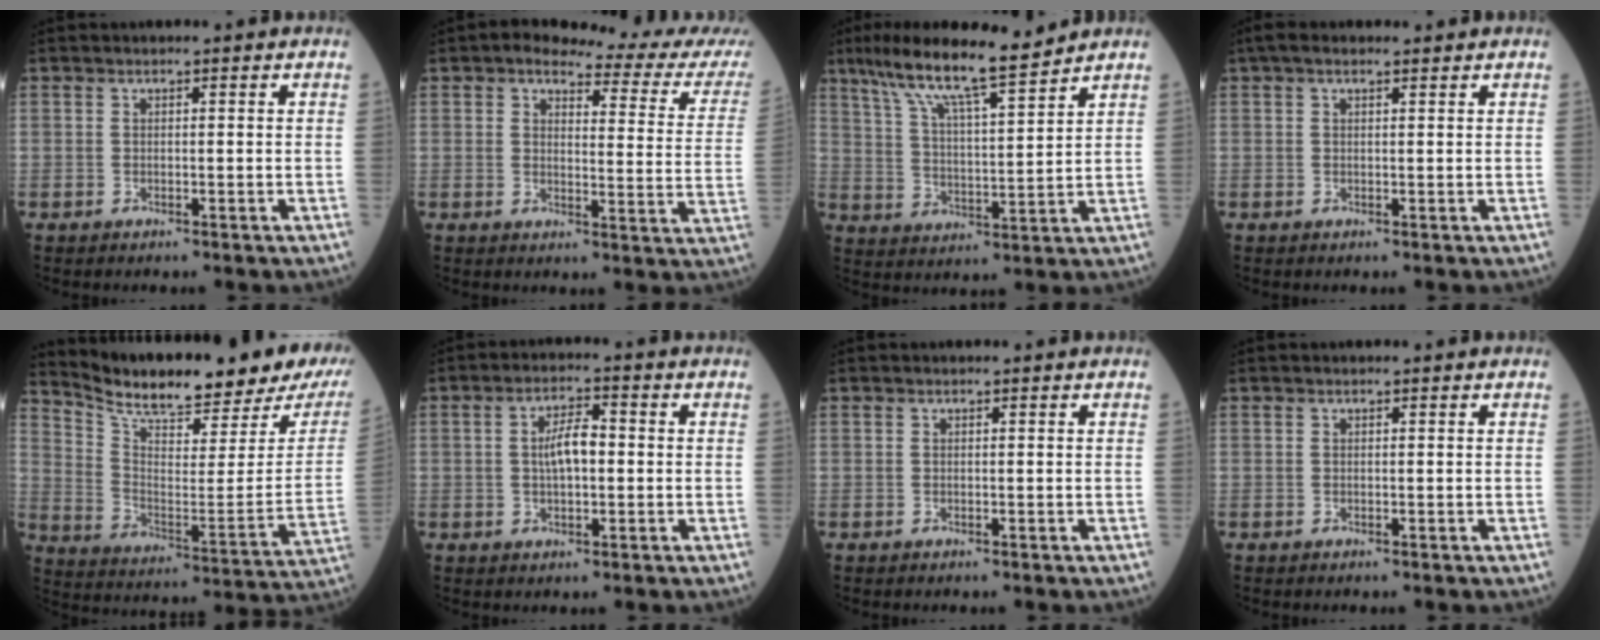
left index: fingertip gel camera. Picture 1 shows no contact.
{"total": 14.4, "force": [12.7, 1.6, 6.4], "torque": [-0.071, -0.040, 0.126]}
{"total": 12.3, "force": [10.1, 0.4, 7.0], "torque": [-0.127, 0.013, 0.177]}
{"total": 3.2, "force": [2.1, 1.0, 2.1], "torque": [-0.045, 0.031, 0.037]}
{"total": 22.5, "force": [19.5, 2.8, 10.8], "torque": [-0.183, -0.058, 0.280]}
{"total": 5.1, "force": [0.1, 1.9, 4.8], "torque": [-0.096, 0.010, -0.002]}
{"total": 0.0}
{"total": 0.0}